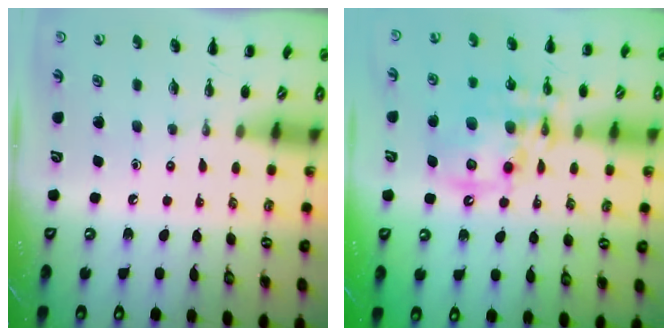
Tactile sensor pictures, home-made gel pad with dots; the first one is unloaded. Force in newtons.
{"total": 15.0, "press": 14.7, "slide": 3.0}